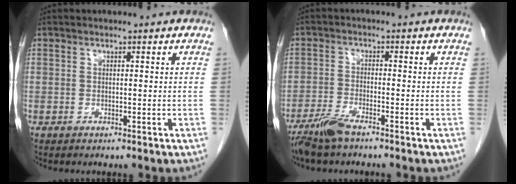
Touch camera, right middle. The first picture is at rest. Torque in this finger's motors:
{"motor_torque": [-0.34, -0.12, 0.10, 0.03]}